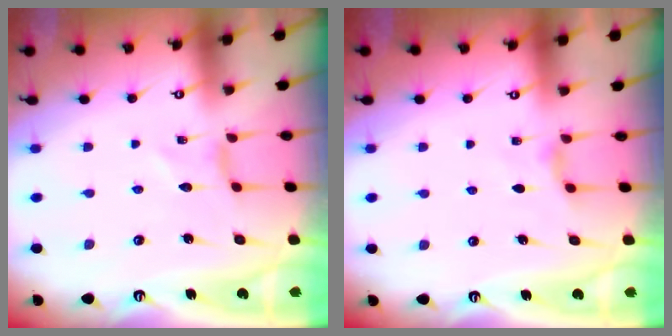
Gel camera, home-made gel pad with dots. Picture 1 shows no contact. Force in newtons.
{"total": 2.6, "press": 2.5, "slide": 0.5}